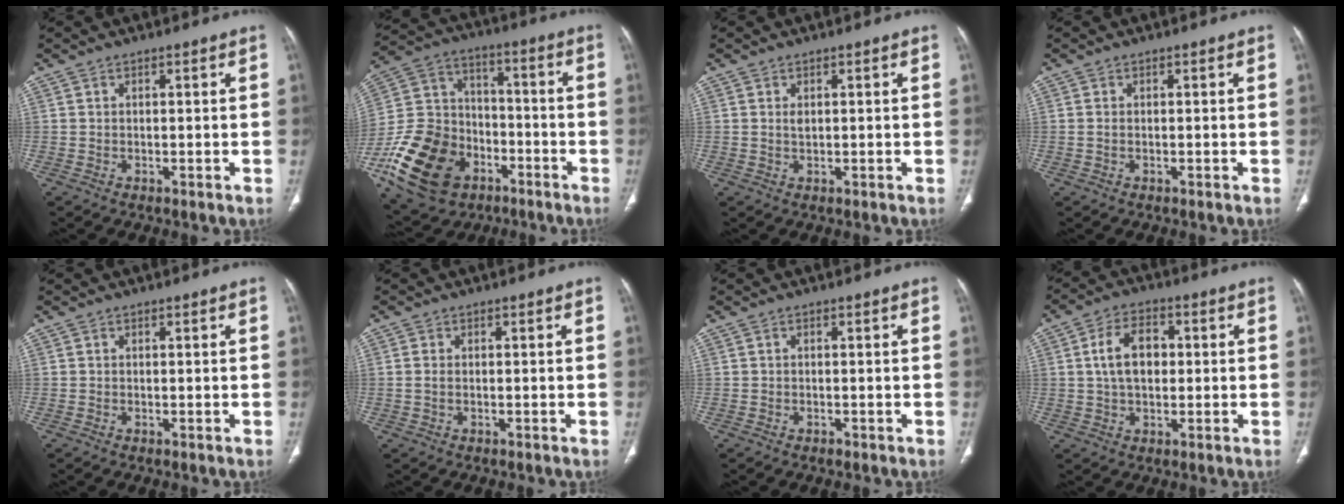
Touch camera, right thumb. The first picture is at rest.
{"total": 22.4, "force": [-10.0, 15.9, 12.2], "torque": [-0.229, 0.064, -0.170]}
{"total": 1.2, "force": [0.3, 0.6, 1.0], "torque": [-0.019, -0.003, 0.009]}
{"total": 0.7, "force": [-0.1, 0.4, 0.6], "torque": [-0.017, 0.000, 0.000]}
{"total": 0.0}
{"total": 1.4, "force": [-0.1, 0.8, 1.1], "torque": [-0.030, 0.001, -0.002]}
{"total": 0.5, "force": [-0.3, 0.3, 0.2], "torque": [-0.004, 0.000, -0.004]}
{"total": 8.3, "force": [1.0, 5.4, 6.3], "torque": [-0.101, 0.013, 0.014]}